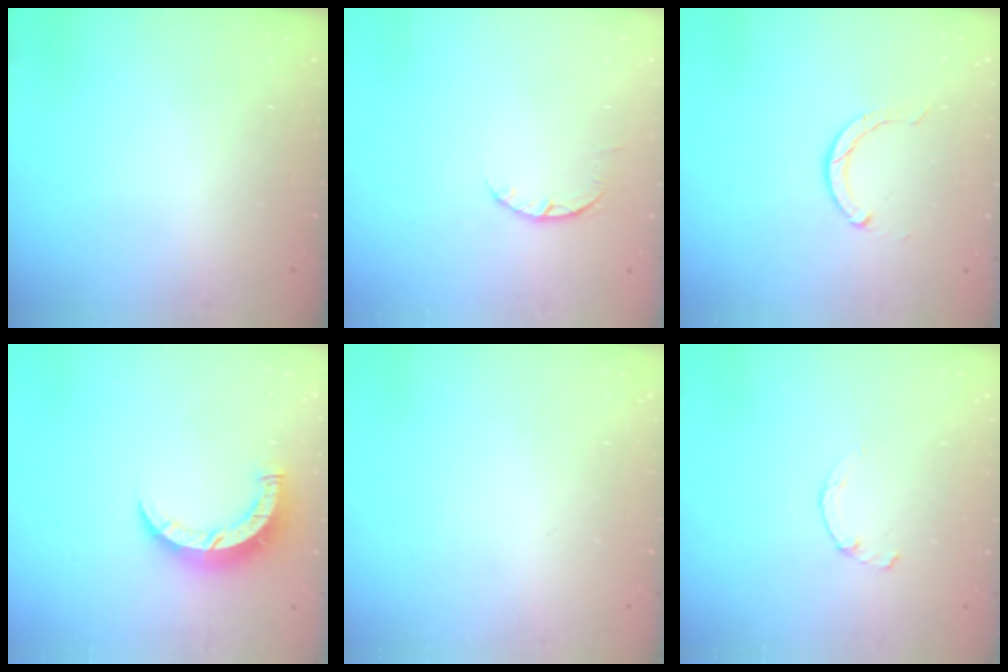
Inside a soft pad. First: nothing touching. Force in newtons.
{"total": 3.2, "press": 3.2, "slide": 0.4}
{"total": 2.3, "press": 2.3, "slide": 0.4}
{"total": 7.5, "press": 7.5, "slide": 0.5}
{"total": 0.0}
{"total": 0.9, "press": 0.8, "slide": 0.3}